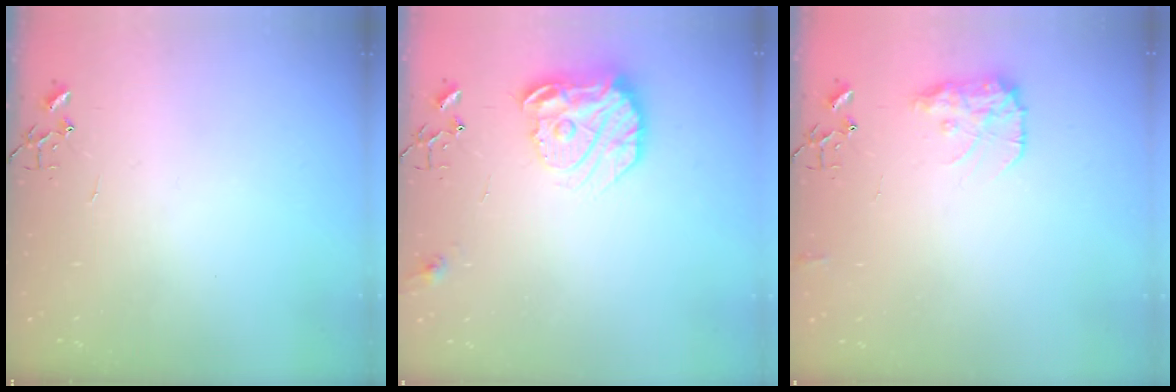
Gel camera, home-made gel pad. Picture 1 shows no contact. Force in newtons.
{"total": 17.2, "press": 17.1, "slide": 1.7}
{"total": 10.8, "press": 10.8, "slide": 0.4}